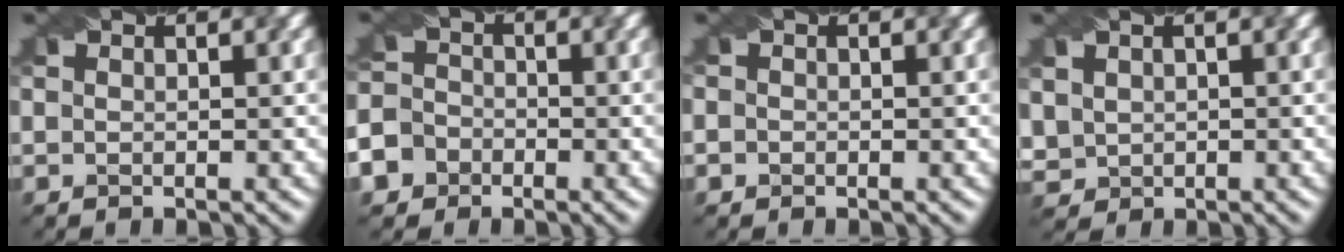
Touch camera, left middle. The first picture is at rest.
{"total": 7.1, "force": [-4.2, 5.5, 1.6], "torque": [-0.041, -0.006, -0.090]}
{"total": 1.3, "force": [0.0, 1.2, 0.5], "torque": [0.001, 0.021, -0.013]}
{"total": 2.6, "force": [1.0, 2.2, 0.8], "torque": [-0.048, 0.013, 0.040]}